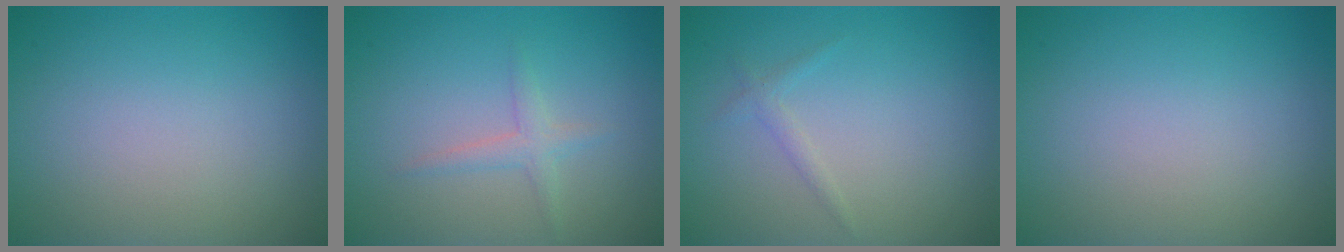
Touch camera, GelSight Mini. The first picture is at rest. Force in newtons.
{"total": 1.5, "press": 1.5, "slide": 0.1}
{"total": 0.9, "press": 0.9, "slide": 0.1}
{"total": 0.0}